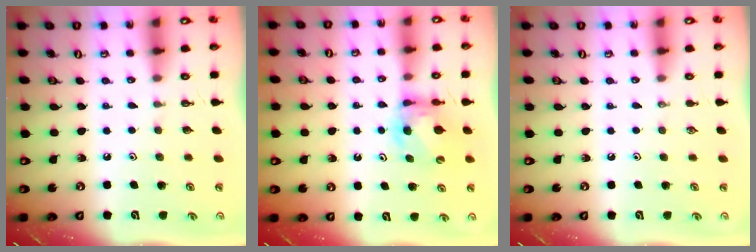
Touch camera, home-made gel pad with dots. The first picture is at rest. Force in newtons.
{"total": 6.1, "press": 6.1, "slide": 0.5}
{"total": 0.0}